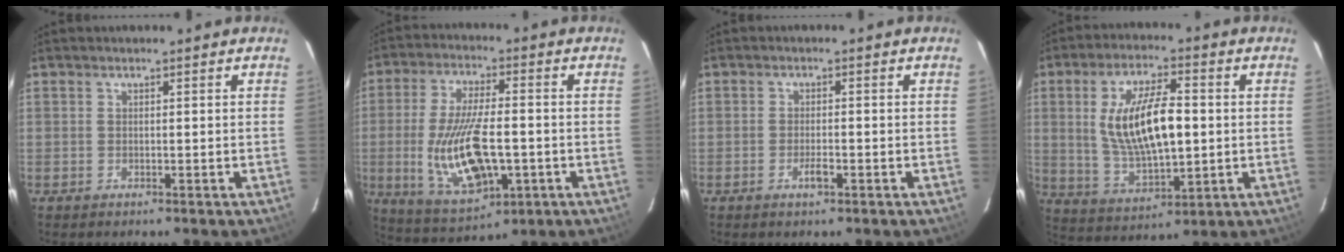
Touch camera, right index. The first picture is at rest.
{"total": 16.5, "force": [-3.1, 7.0, 14.6], "torque": [-0.293, -0.020, -0.037]}
{"total": 2.3, "force": [-1.2, 0.7, 1.8], "torque": [-0.036, -0.004, -0.022]}
{"total": 14.8, "force": [1.2, 5.9, 13.6], "torque": [-0.258, -0.001, 0.036]}